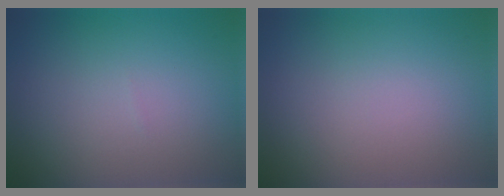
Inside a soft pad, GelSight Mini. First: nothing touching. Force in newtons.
{"total": 0.0}